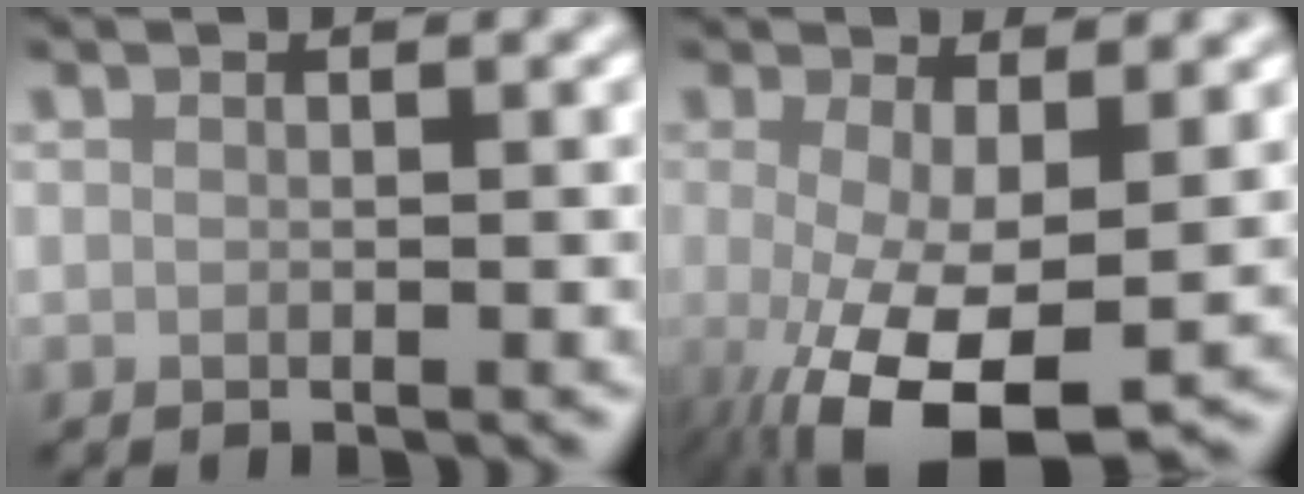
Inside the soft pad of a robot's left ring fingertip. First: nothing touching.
{"total": 10.3, "force": [-2.8, 3.9, 9.1], "torque": [-0.165, -0.025, -0.040]}